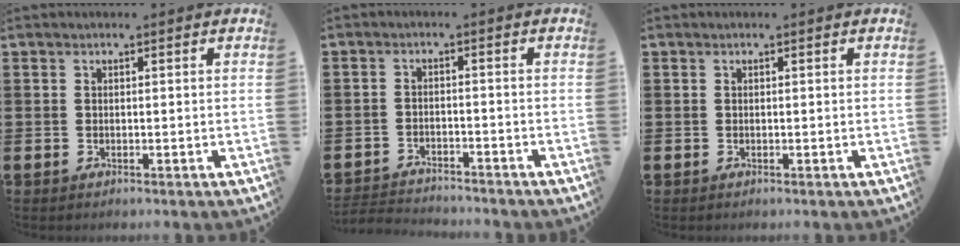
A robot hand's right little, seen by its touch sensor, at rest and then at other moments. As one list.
[{"total": 2.4, "force": [-2.4, 0.1, -0.2], "torque": [-0.002, 0.001, -0.053]}, {"total": 0.0}]